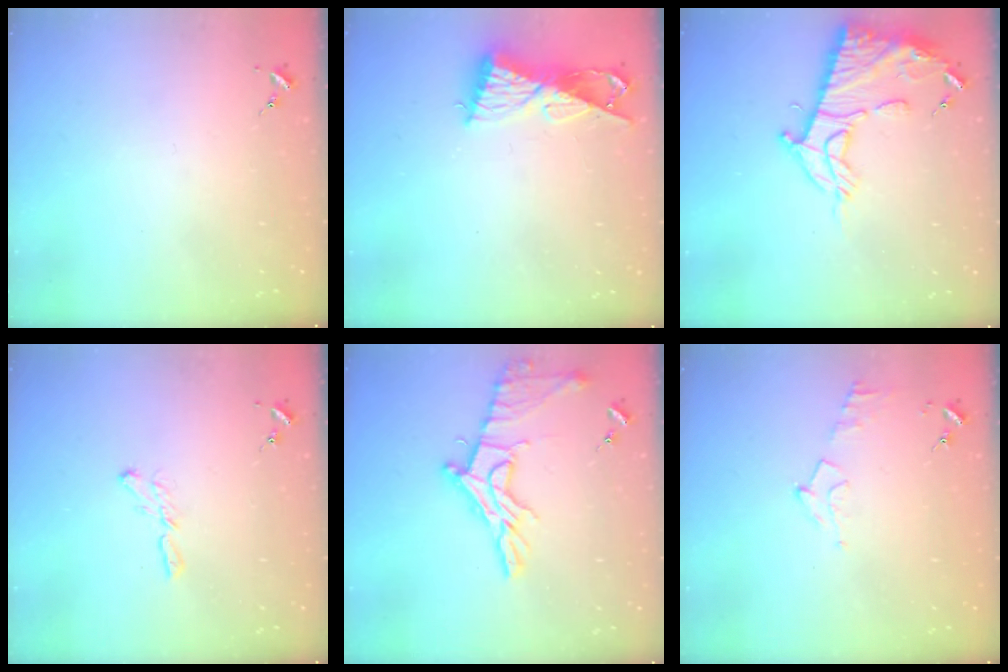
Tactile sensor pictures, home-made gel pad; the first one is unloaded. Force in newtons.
{"total": 9.2, "press": 9.1, "slide": 0.8}
{"total": 15.0, "press": 14.9, "slide": 1.5}
{"total": 5.3, "press": 5.3, "slide": 0.1}
{"total": 14.4, "press": 14.4, "slide": 1.1}
{"total": 6.8, "press": 6.8, "slide": 0.8}